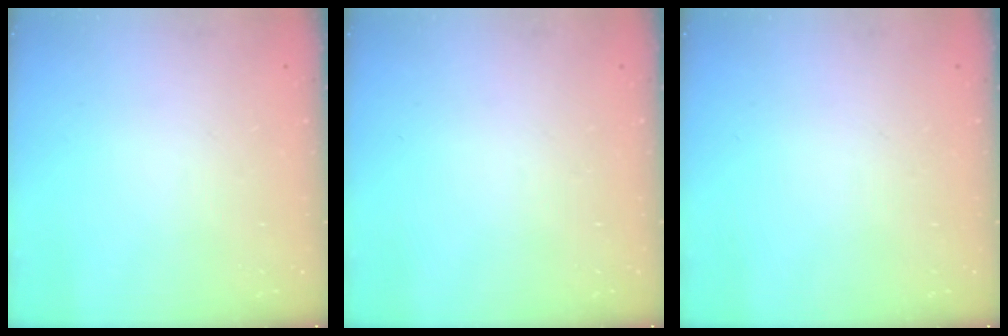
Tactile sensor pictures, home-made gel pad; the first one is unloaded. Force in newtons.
{"total": 0.0}
{"total": 0.0}